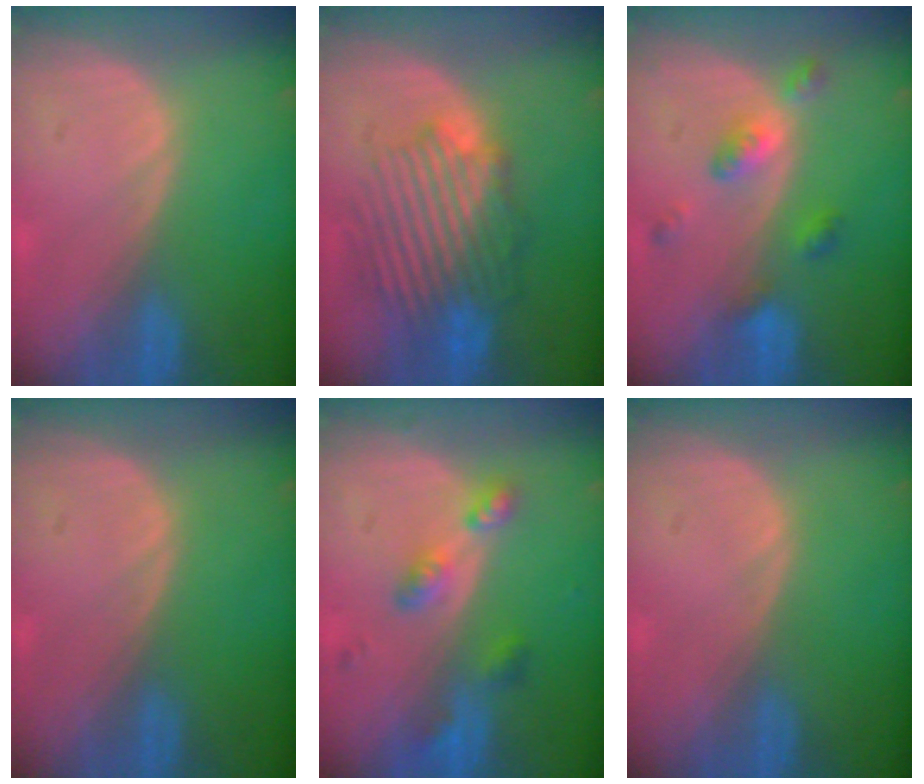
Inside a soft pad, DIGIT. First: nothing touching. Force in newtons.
{"total": 9.1, "press": 9.0, "slide": 1.7}
{"total": 5.2, "press": 4.7, "slide": 2.2}
{"total": 0.0}
{"total": 5.2, "press": 4.8, "slide": 2.0}
{"total": 0.0}